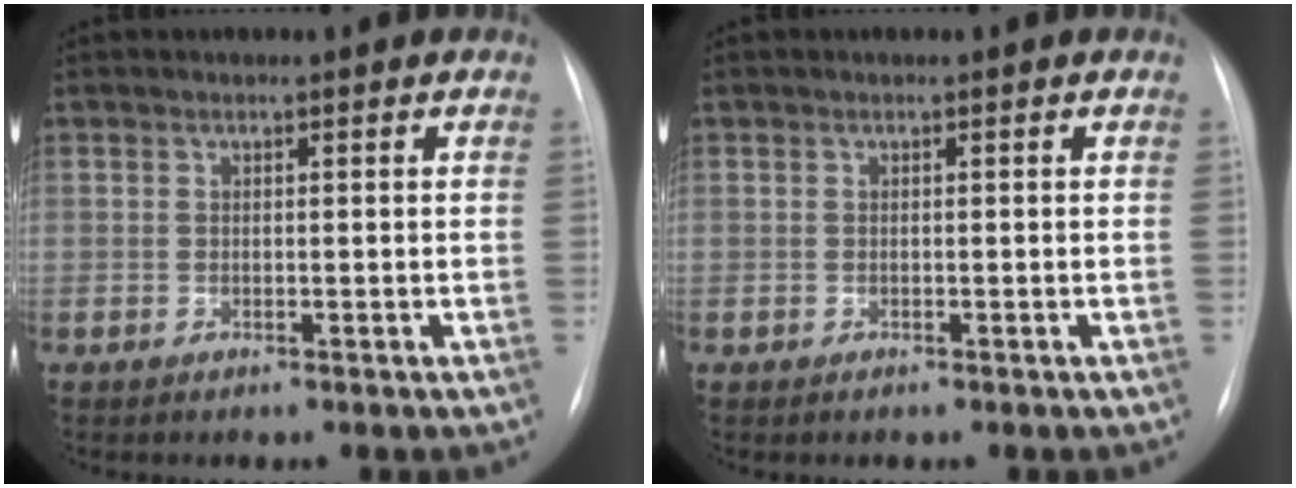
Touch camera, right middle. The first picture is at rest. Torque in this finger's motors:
{"motor_torque": [-0.09, 0.10, 0.02, 0.01]}